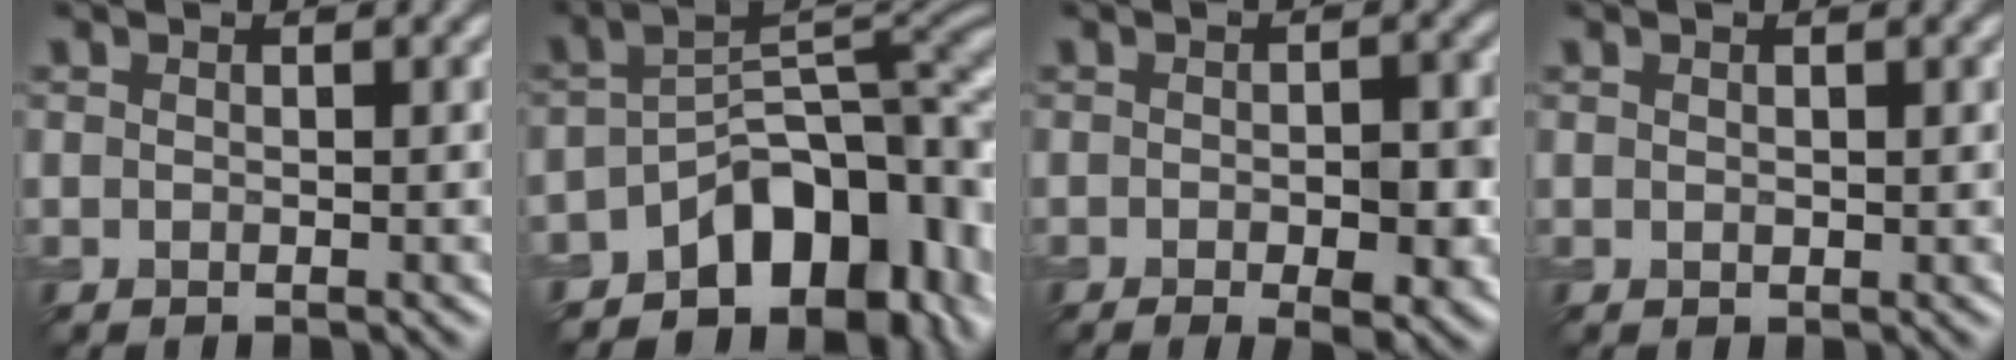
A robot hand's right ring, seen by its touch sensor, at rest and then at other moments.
{"total": 11.4, "force": [-5.7, 6.5, 7.4], "torque": [-0.104, -0.002, -0.086]}
{"total": 4.3, "force": [-1.6, 1.2, 3.8], "torque": [-0.071, -0.002, -0.007]}
{"total": 0.5, "force": [0.2, -0.2, -0.4], "torque": [-0.006, 0.000, 0.013]}